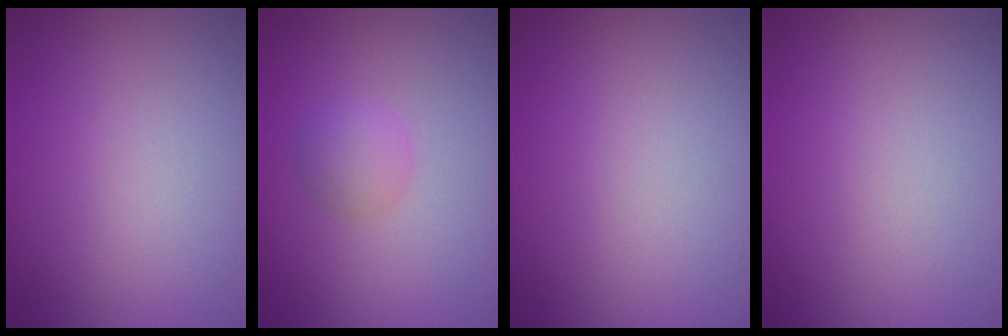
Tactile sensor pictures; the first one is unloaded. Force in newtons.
{"total": 1.9, "press": 1.9, "slide": 0.1}
{"total": 0.0}
{"total": 0.0}